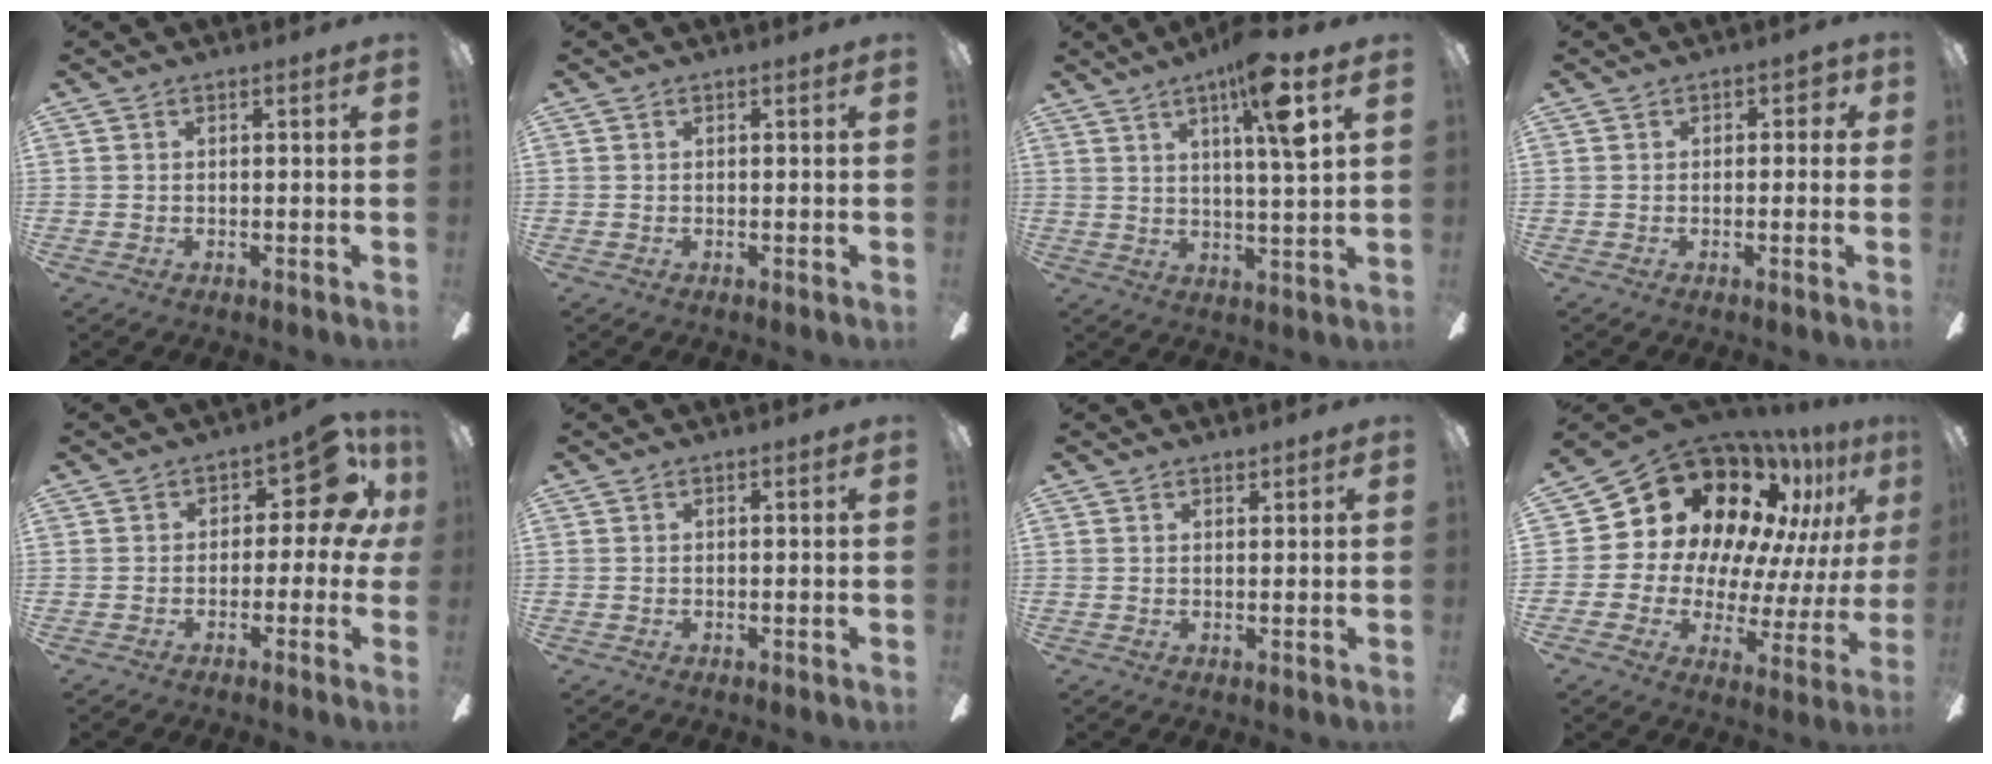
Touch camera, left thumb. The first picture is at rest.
{"total": 0.0}
{"total": 11.1, "force": [5.7, 1.2, 9.5], "torque": [-0.151, -0.014, 0.084]}
{"total": 2.6, "force": [0.0, 1.9, 1.8], "torque": [-0.025, 0.007, -0.003]}
{"total": 9.6, "force": [3.6, 4.6, 7.6], "torque": [-0.110, -0.018, 0.058]}
{"total": 0.0}
{"total": 1.2, "force": [1.1, 0.5, 0.2], "torque": [0.004, -0.005, 0.021]}
{"total": 19.1, "force": [12.4, 11.5, 8.8], "torque": [-0.170, -0.105, 0.234]}